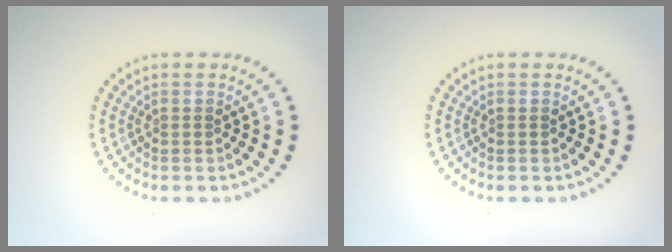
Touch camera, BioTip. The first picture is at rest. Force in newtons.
{"total": 0.0}